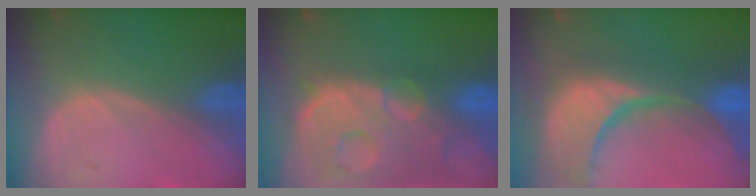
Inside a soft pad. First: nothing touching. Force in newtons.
{"total": 13.8, "press": 11.2, "slide": 8.0}
{"total": 14.3, "press": 12.0, "slide": 7.8}